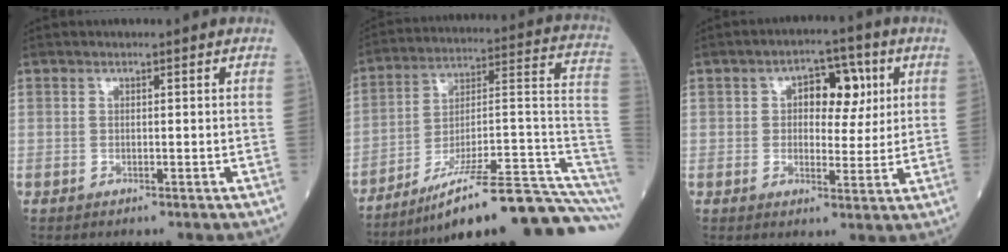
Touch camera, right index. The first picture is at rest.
{"total": 23.3, "force": [-17.6, -0.4, 15.2], "torque": [-0.136, 0.039, -0.275]}
{"total": 7.0, "force": [2.0, 3.8, 5.5], "torque": [-0.072, 0.018, 0.030]}